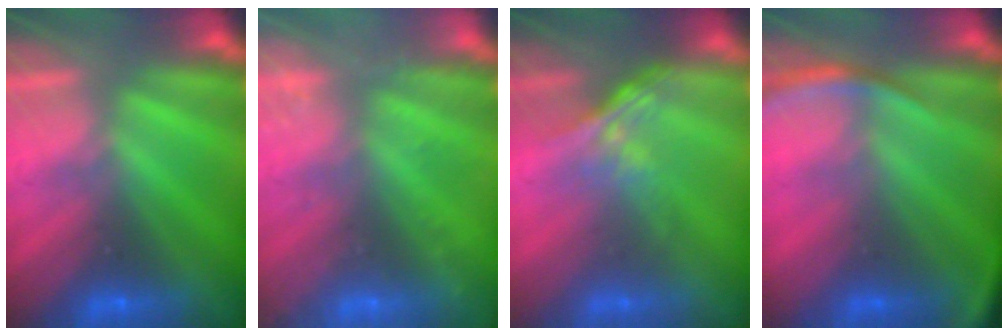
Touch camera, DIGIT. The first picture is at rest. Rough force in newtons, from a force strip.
{"total": 2.7}
{"total": 1.4}
{"total": 2.6}